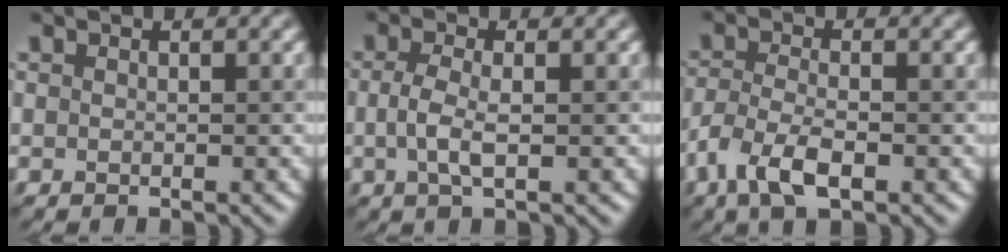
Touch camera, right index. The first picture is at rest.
{"total": 2.2, "force": [0.1, 0.7, 2.1], "torque": [-0.044, 0.005, -0.001]}
{"total": 4.0, "force": [-1.8, 1.8, 3.1], "torque": [-0.068, 0.001, -0.042]}